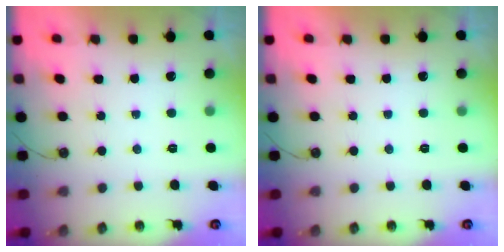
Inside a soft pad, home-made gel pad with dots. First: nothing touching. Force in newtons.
{"total": 0.0}